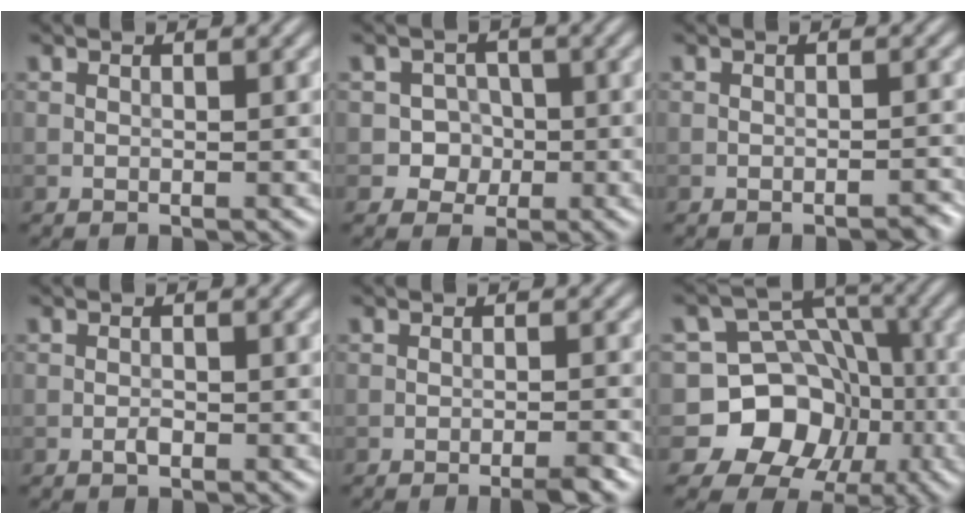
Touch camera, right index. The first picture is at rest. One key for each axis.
{"total": 2.6, "fx": -0.6, "fy": 2.5, "fz": 0.6, "tx": 0.009, "ty": 0.003, "tz": -0.022}
{"total": 1.2, "fx": -1.1, "fy": 0.2, "fz": 0.5, "tx": -0.002, "ty": 0.005, "tz": -0.014}
{"total": 0.7, "fx": -0.4, "fy": 0.4, "fz": 0.5, "tx": -0.009, "ty": 0.000, "tz": -0.008}
{"total": 2.3, "fx": -1.6, "fy": 0.2, "fz": 1.7, "tx": -0.021, "ty": 0.003, "tz": -0.030}
{"total": 10.5, "fx": -3.7, "fy": 9.4, "fz": 3.0, "tx": -0.041, "ty": 0.011, "tz": -0.097}